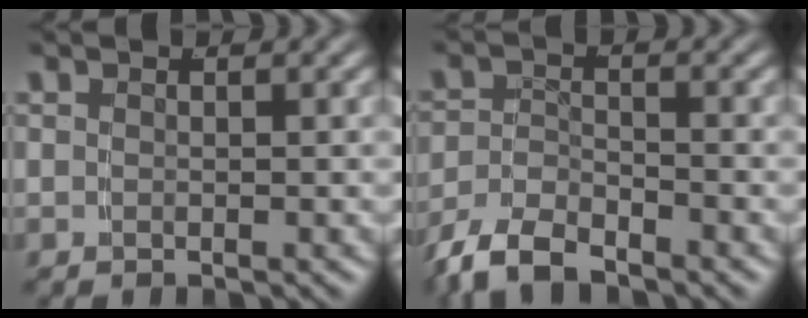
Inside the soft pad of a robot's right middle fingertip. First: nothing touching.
{"total": 4.9, "force": [-3.9, 2.2, 2.0], "torque": [-0.046, -0.012, -0.064]}